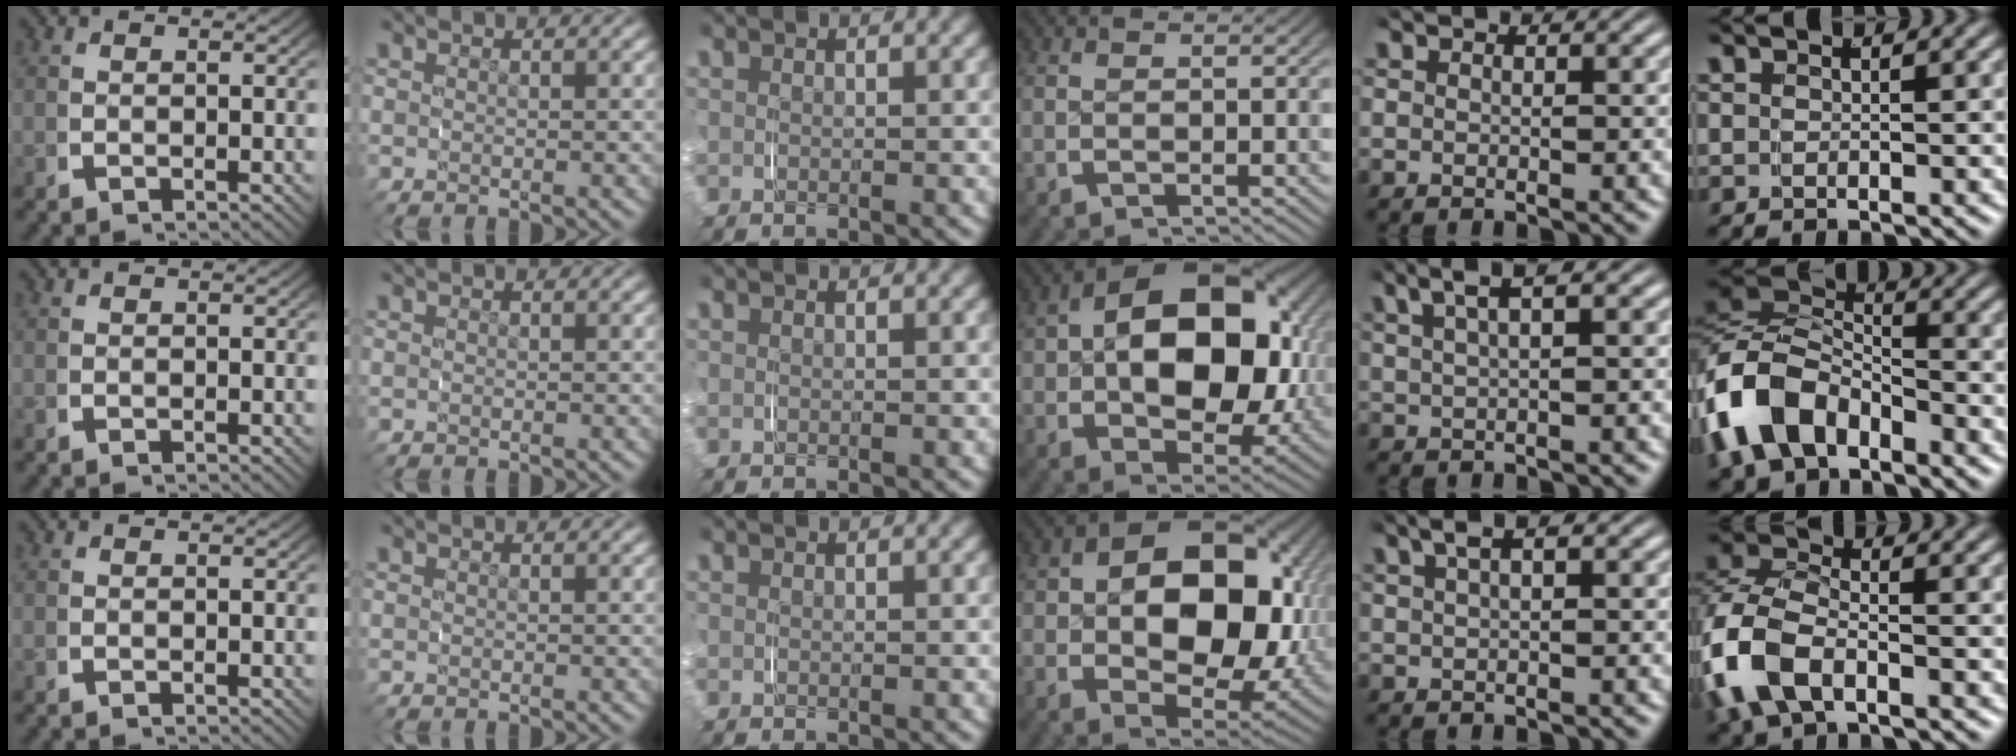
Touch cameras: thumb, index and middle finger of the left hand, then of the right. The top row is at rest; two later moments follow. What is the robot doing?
{"motion": "grasp_and_lifting", "object": "shorts"}